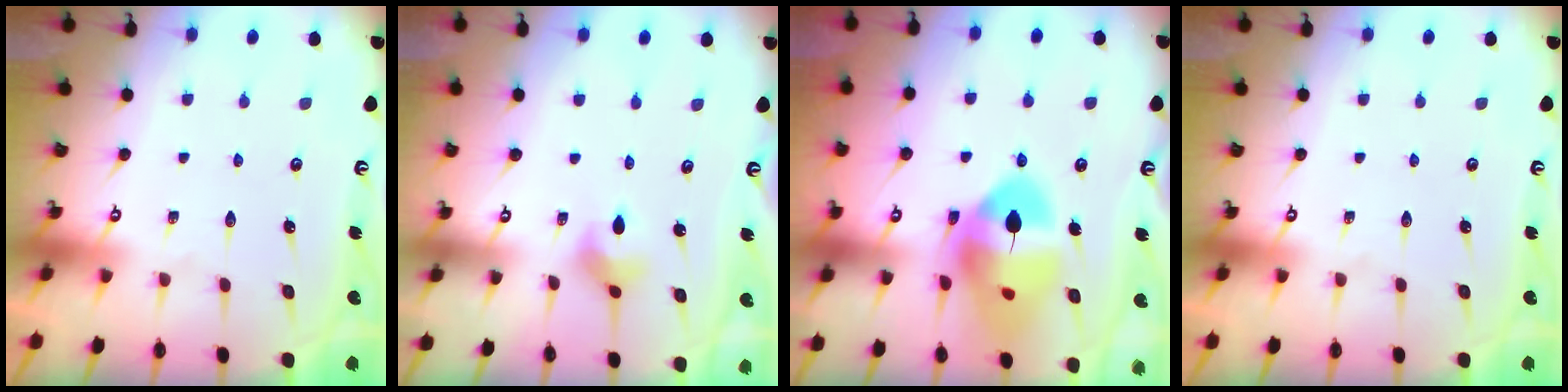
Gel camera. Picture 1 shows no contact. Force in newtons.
{"total": 3.8, "press": 3.8, "slide": 0.6}
{"total": 17.9, "press": 17.8, "slide": 2.1}
{"total": 0.0}